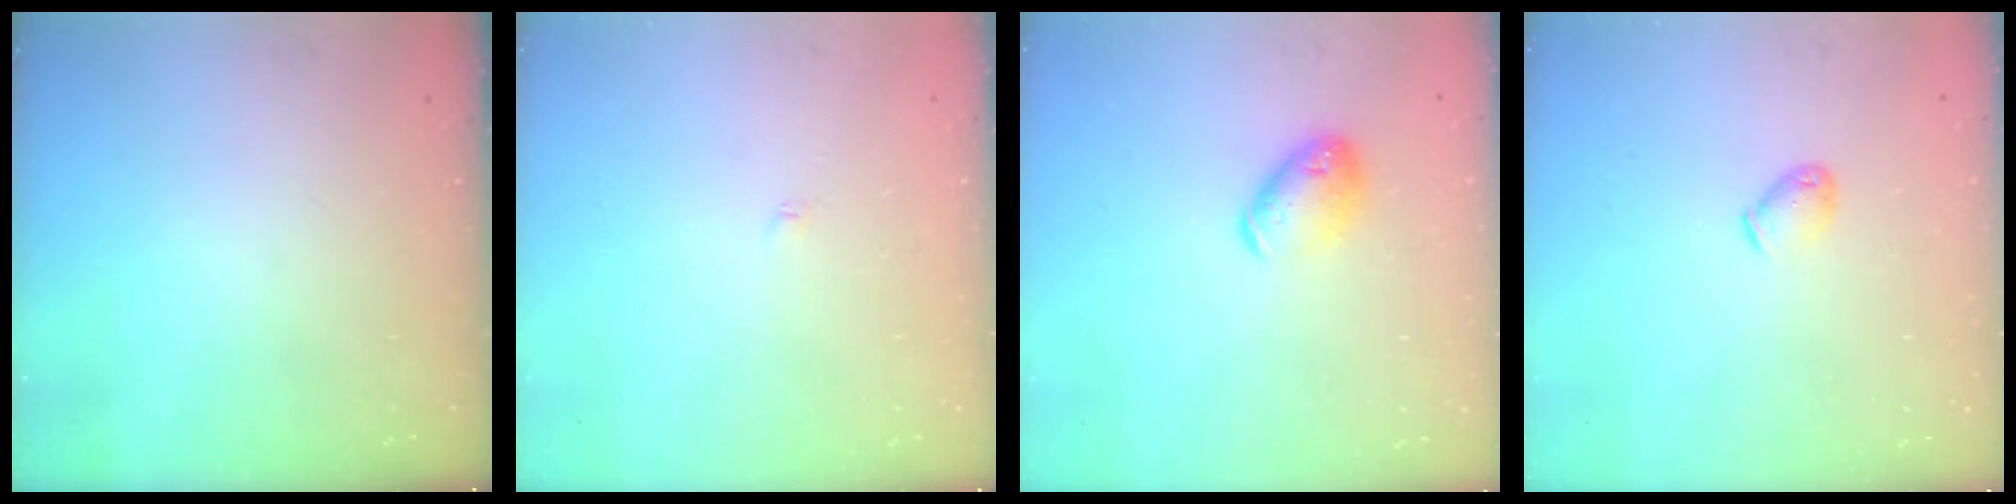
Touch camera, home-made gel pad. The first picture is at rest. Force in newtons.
{"total": 1.8, "press": 1.7, "slide": 0.3}
{"total": 10.3, "press": 10.2, "slide": 1.5}
{"total": 4.2, "press": 4.2, "slide": 0.7}